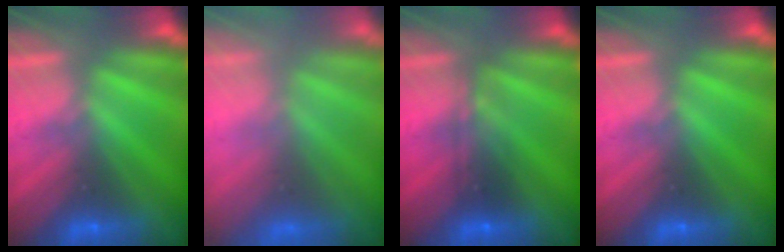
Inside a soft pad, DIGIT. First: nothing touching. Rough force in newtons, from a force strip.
{"total": 8.9}
{"total": 2.4}
{"total": 0.0}